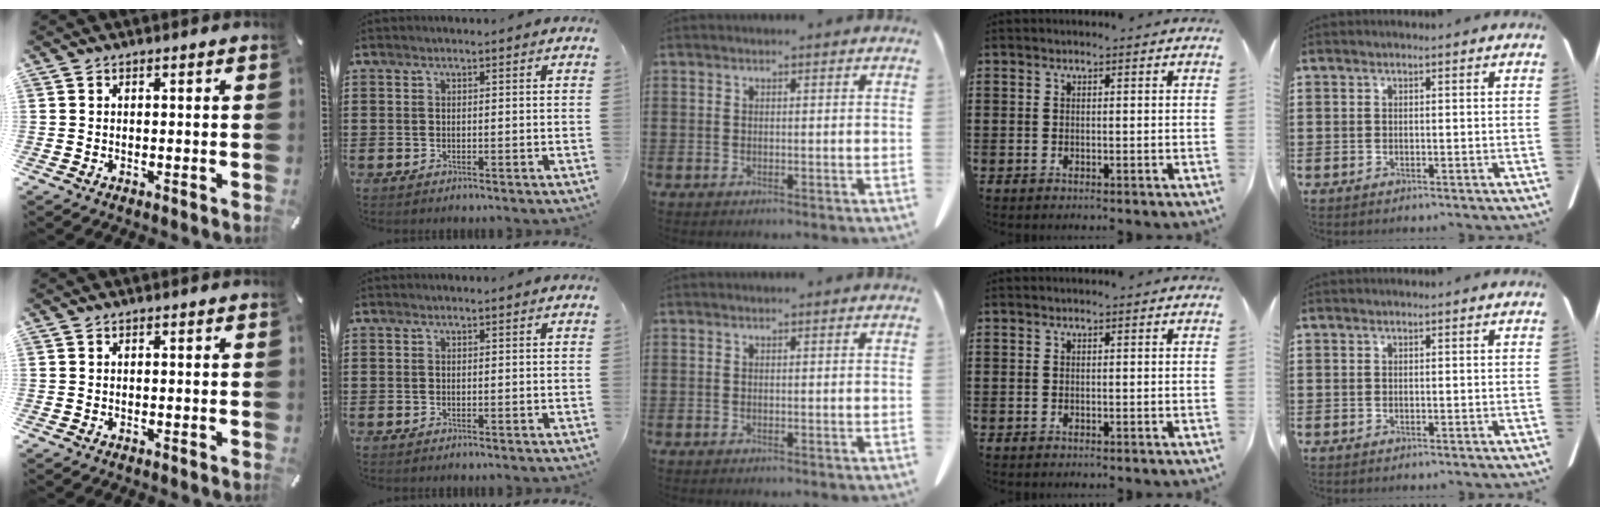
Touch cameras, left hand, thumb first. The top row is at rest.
{}